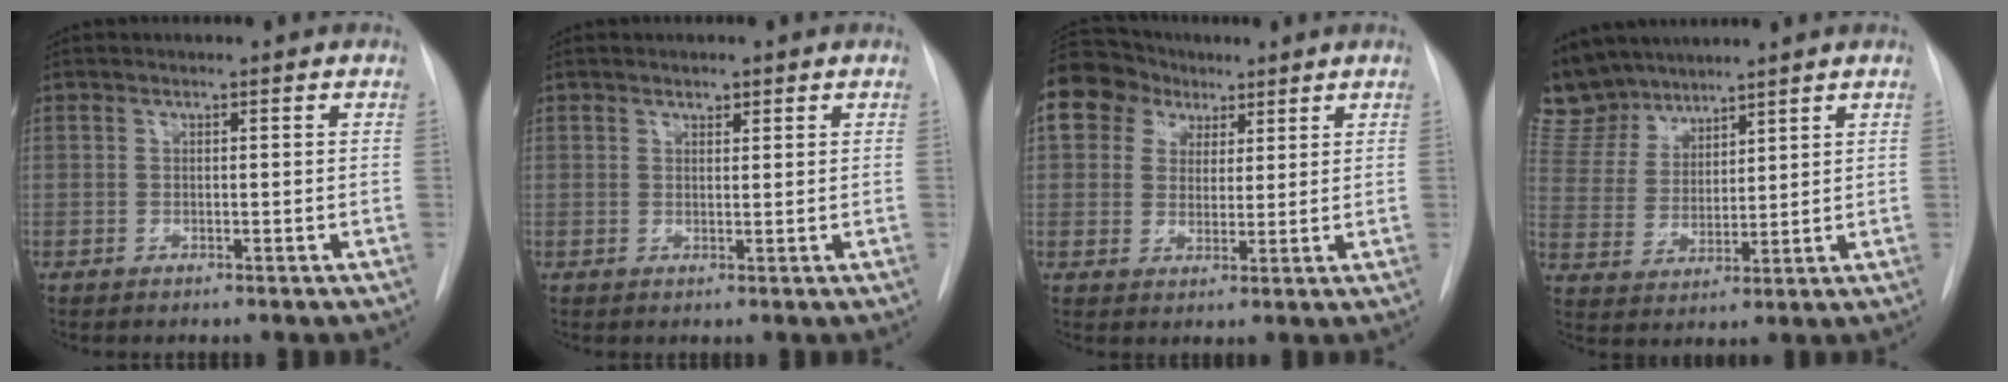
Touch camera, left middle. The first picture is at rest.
{"total": 1.2, "force": [0.9, 0.5, 0.6], "torque": [-0.009, -0.002, 0.012]}
{"total": 15.8, "force": [7.5, 12.7, 5.6], "torque": [-0.168, 0.078, 0.143]}
{"total": 10.4, "force": [9.4, 4.2, 1.5], "torque": [-0.045, 0.013, 0.200]}